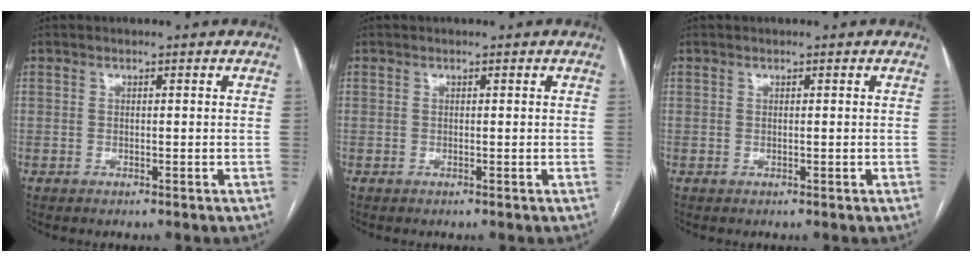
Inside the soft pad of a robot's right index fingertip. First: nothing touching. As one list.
[{"total": 0.0}, {"total": 0.0}]